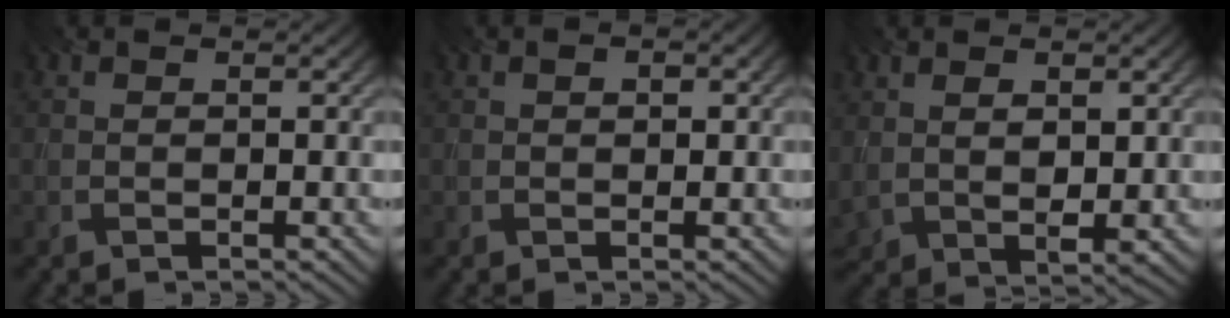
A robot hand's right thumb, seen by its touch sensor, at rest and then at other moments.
{"total": 1.3, "force": [0.3, 0.7, 1.0], "torque": [-0.016, 0.002, 0.005]}
{"total": 4.6, "force": [1.3, 2.6, 3.5], "torque": [-0.081, -0.008, 0.035]}